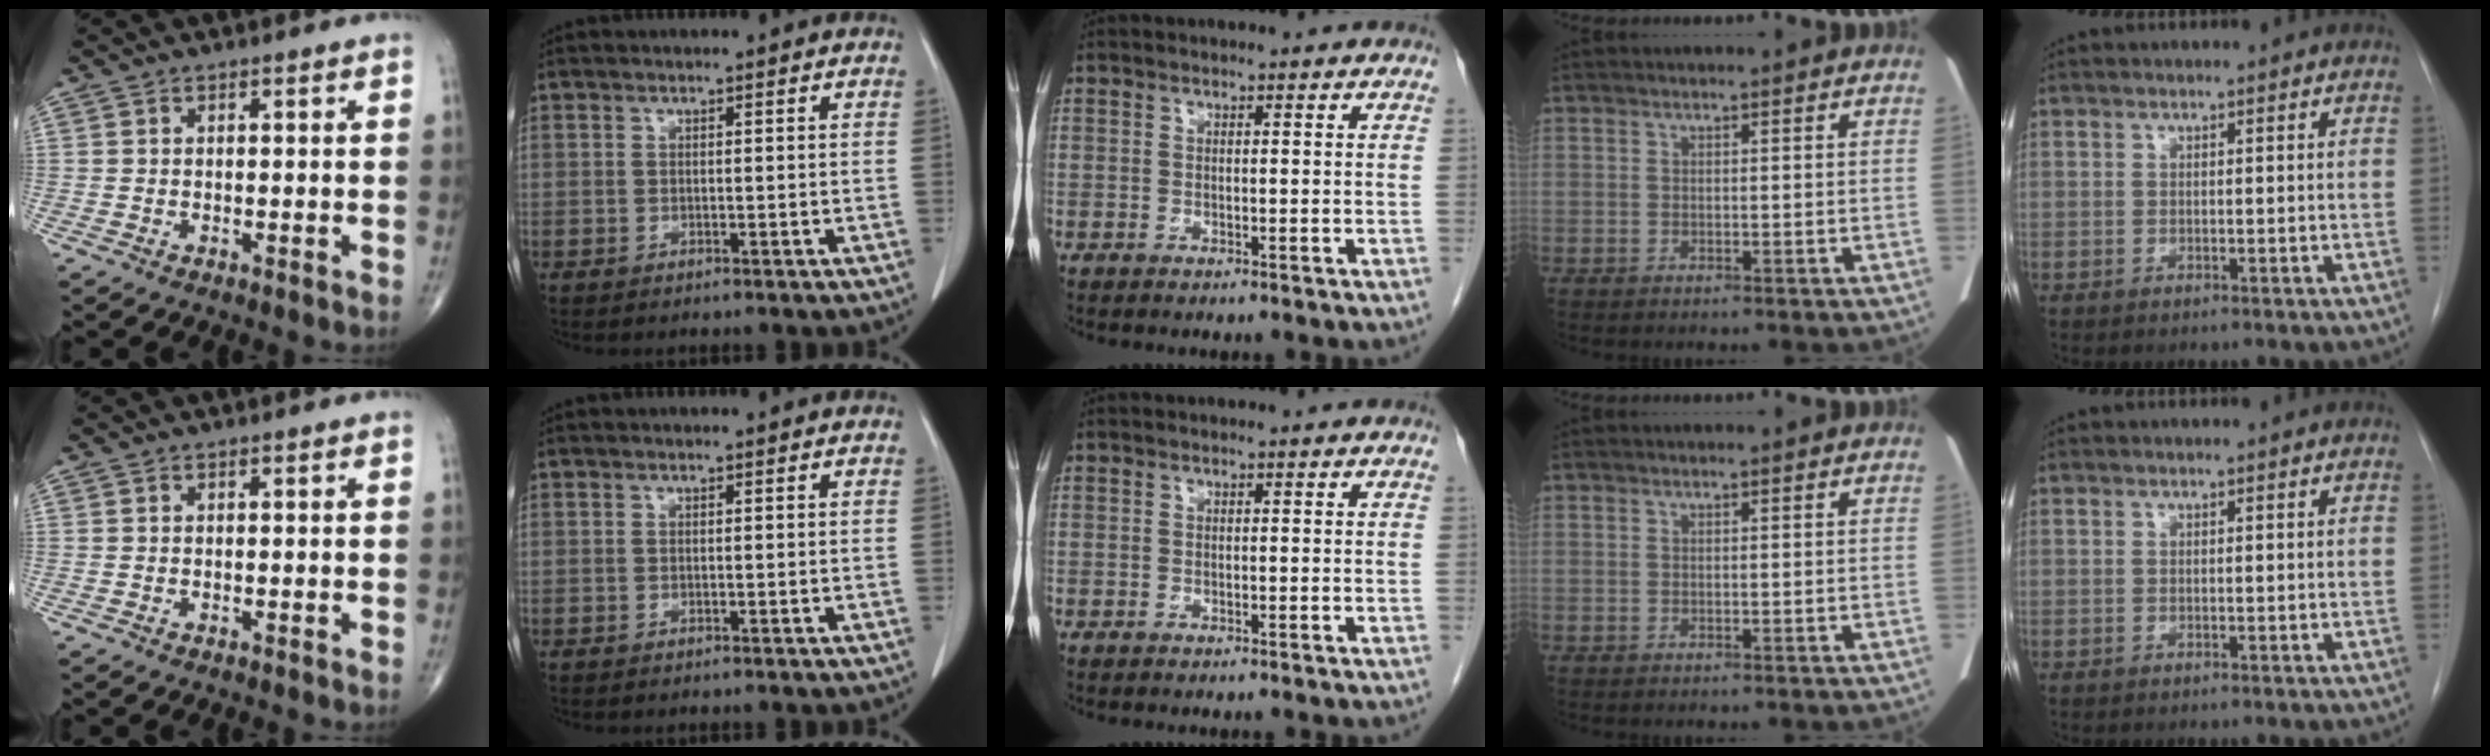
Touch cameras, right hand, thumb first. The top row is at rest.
{}